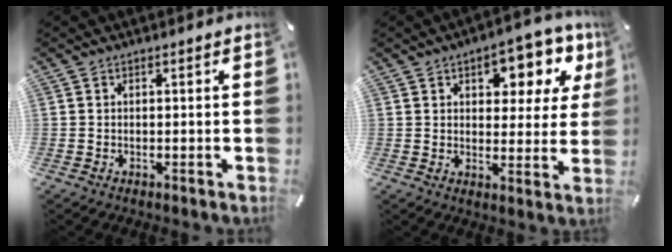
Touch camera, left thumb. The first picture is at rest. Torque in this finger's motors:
{"motor_torque": [0.67, -0.24, 0.47, 0.03, 0.11]}